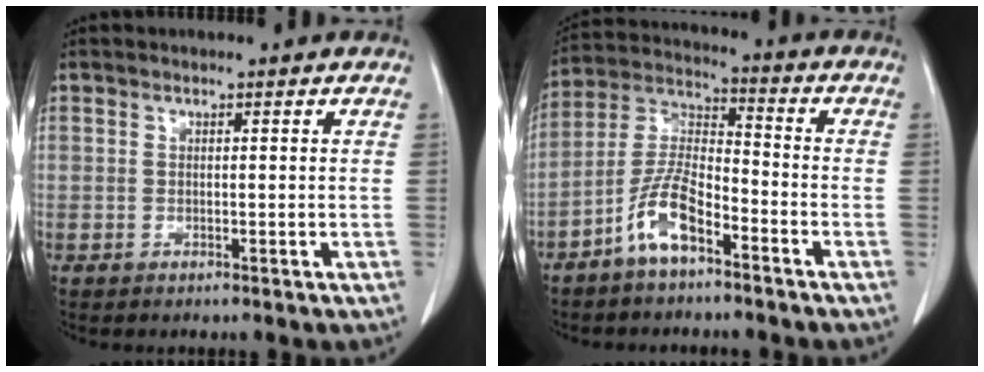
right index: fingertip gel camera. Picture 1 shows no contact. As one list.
[{"total": 9.1, "force": [-5.5, 2.6, 6.8], "torque": [-0.151, 0.008, -0.109]}]